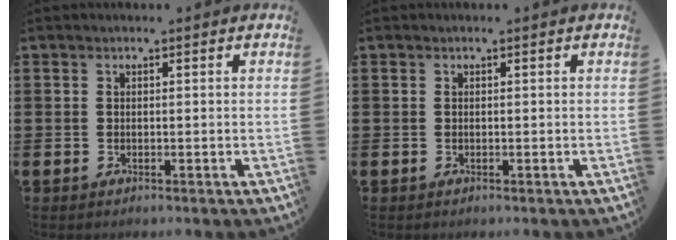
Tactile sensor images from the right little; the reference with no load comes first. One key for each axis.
{"total": 0.0}